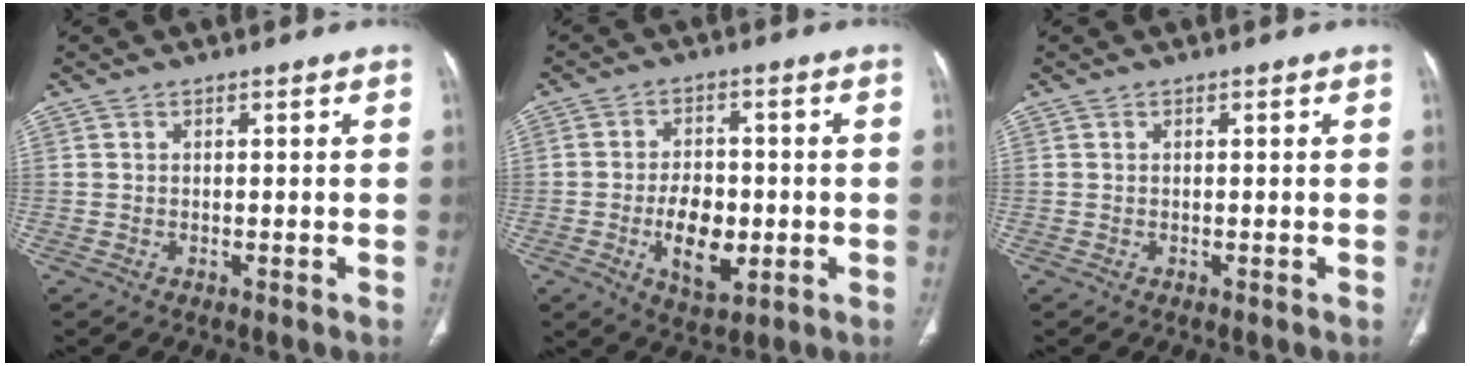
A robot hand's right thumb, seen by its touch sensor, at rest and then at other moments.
{"total": 9.7, "force": [-2.2, 5.8, 7.5], "torque": [-0.103, 0.004, -0.029]}
{"total": 0.0}